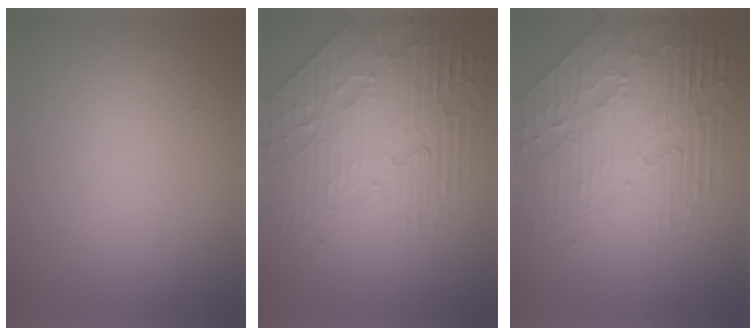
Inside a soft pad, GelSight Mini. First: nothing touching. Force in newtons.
{"total": 8.3, "press": 5.6, "slide": 6.0}
{"total": 8.3, "press": 5.6, "slide": 6.0}